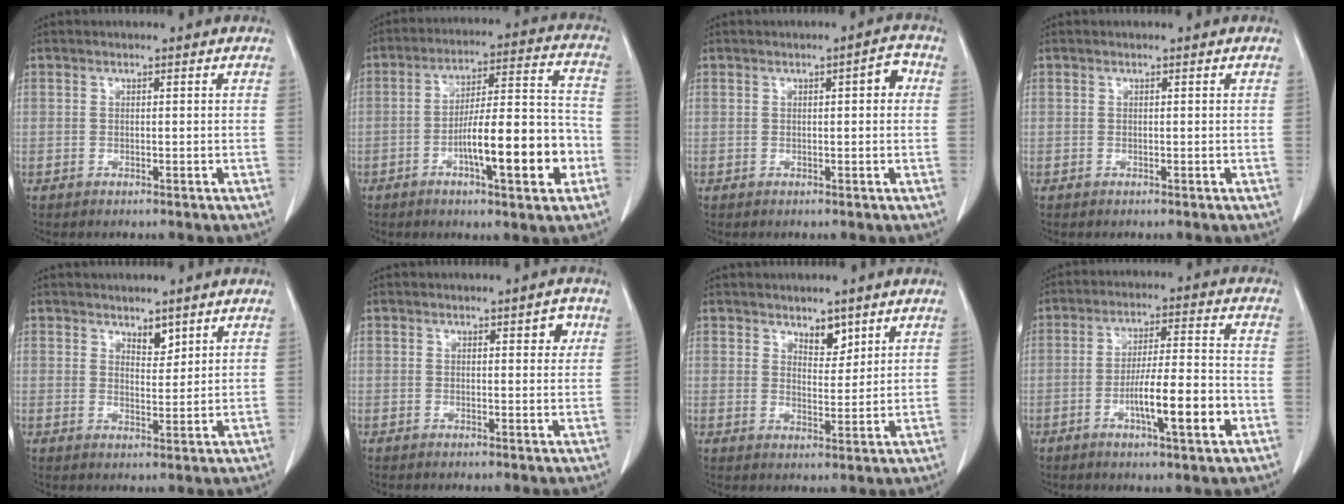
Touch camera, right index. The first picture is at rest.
{"total": 14.4, "force": [-4.9, 2.5, 13.3], "torque": [-0.209, 0.017, -0.072]}
{"total": 2.8, "force": [0.6, 0.9, 2.6], "torque": [-0.032, 0.012, 0.003]}
{"total": 0.0}
{"total": 2.7, "force": [2.0, 1.2, 1.4], "torque": [-0.020, -0.008, 0.036]}
{"total": 2.4, "force": [1.0, 1.0, 1.9], "torque": [-0.018, 0.000, 0.011]}
{"total": 3.7, "force": [2.6, 1.7, 2.0], "torque": [-0.026, -0.006, 0.044]}
{"total": 10.5, "force": [-3.6, 1.0, 9.8], "torque": [-0.164, 0.002, -0.059]}